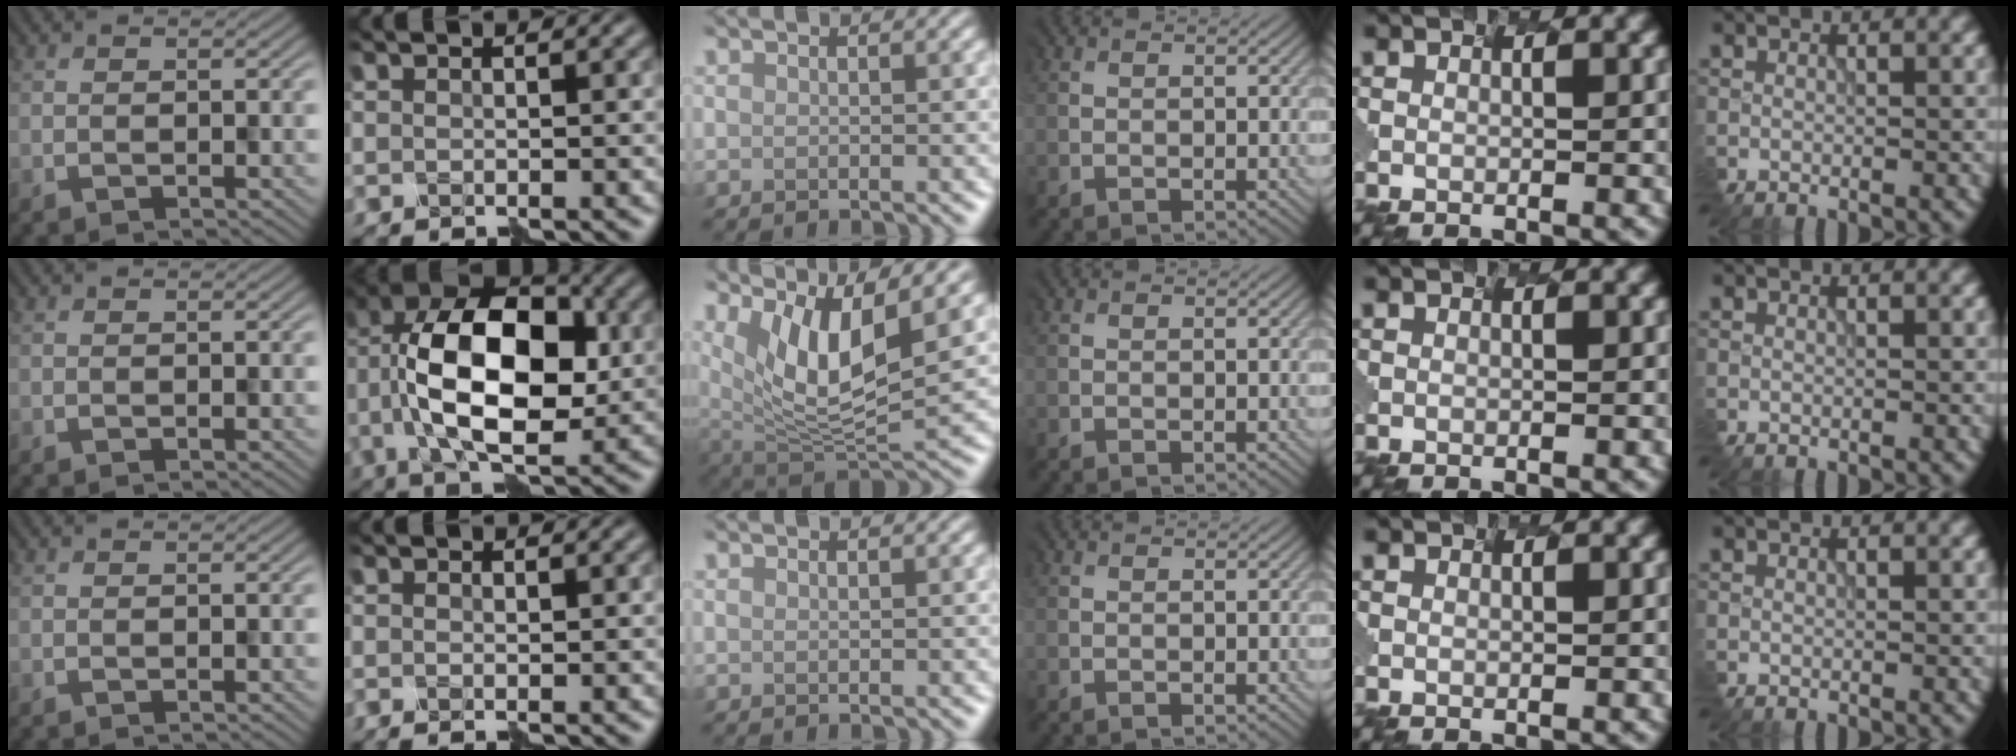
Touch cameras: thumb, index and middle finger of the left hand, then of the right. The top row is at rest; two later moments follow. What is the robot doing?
{"motion": "assemble", "object": "hinged jar"}